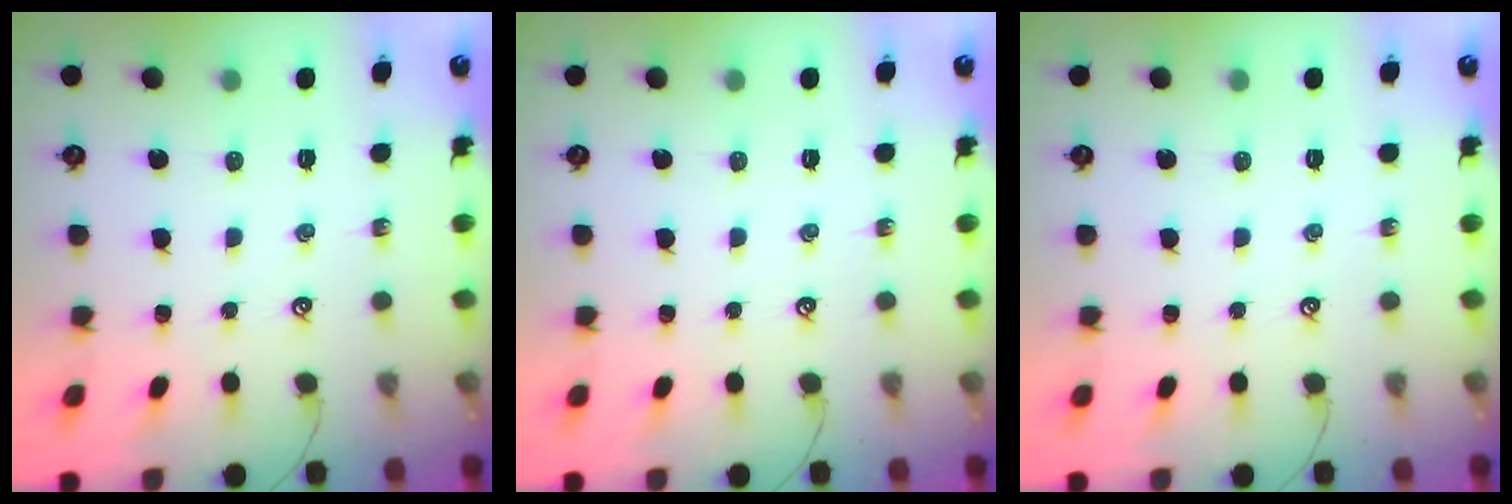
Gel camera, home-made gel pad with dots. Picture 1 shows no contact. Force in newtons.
{"total": 0.0}
{"total": 0.0}